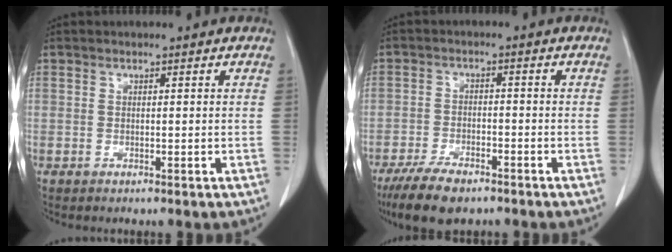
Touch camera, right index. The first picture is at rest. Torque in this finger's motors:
{"motor_torque": [0.13, -0.19, 0.09, -0.01]}